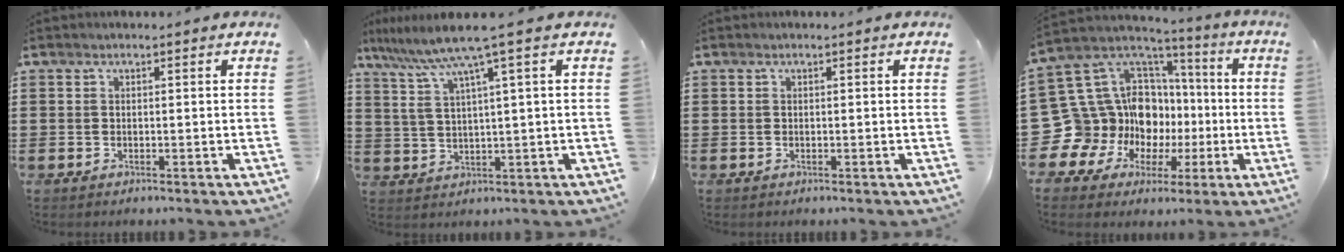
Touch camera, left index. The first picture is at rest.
{"total": 7.0, "force": [3.9, -0.1, 5.8], "torque": [-0.134, -0.022, 0.060]}
{"total": 0.0}
{"total": 16.2, "force": [-3.7, 14.8, 5.7], "torque": [-0.168, -0.016, -0.028]}